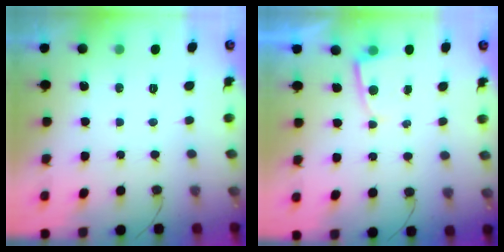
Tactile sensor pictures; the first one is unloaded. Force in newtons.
{"total": 2.0, "press": 2.0, "slide": 0.2}